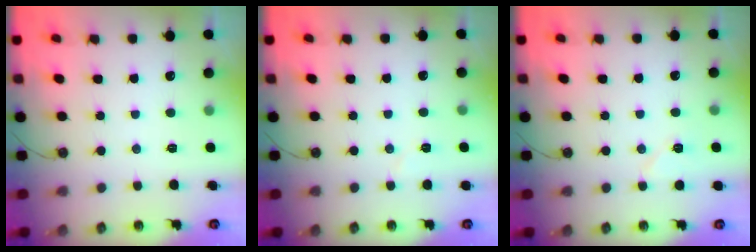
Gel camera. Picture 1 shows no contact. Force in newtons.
{"total": 3.3, "press": 3.0, "slide": 1.5}
{"total": 5.6, "press": 5.6, "slide": 0.7}